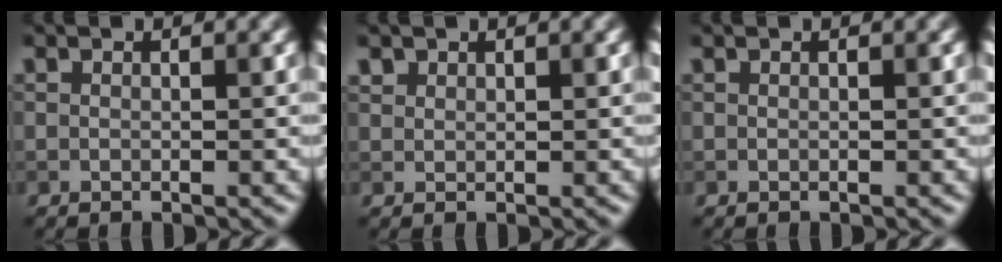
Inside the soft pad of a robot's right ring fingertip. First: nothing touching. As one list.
[{"total": 0.9, "force": [0.7, 0.6, 0.1], "torque": [0.000, 0.000, 0.015]}, {"total": 0.0}]